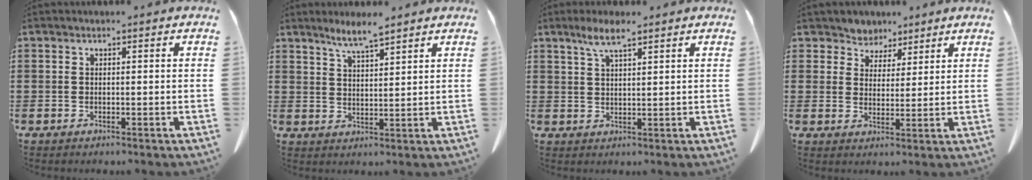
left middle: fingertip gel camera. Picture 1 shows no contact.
{"total": 4.6, "force": [3.9, 0.1, 2.5], "torque": [-0.060, -0.008, 0.069]}
{"total": 4.3, "force": [2.8, 0.7, 3.2], "torque": [-0.069, 0.003, 0.048]}
{"total": 3.4, "force": [2.9, 1.8, -0.3], "torque": [-0.012, -0.004, 0.054]}